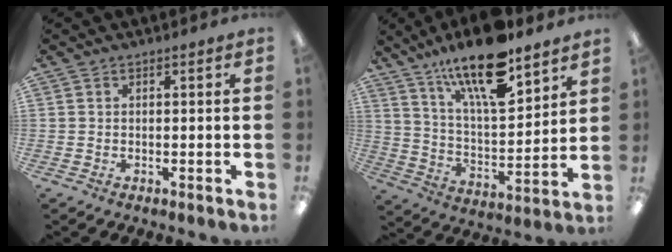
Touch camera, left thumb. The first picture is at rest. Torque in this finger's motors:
{"motor_torque": [0.35, 0.45, 1.18, -1.59, 0.12]}